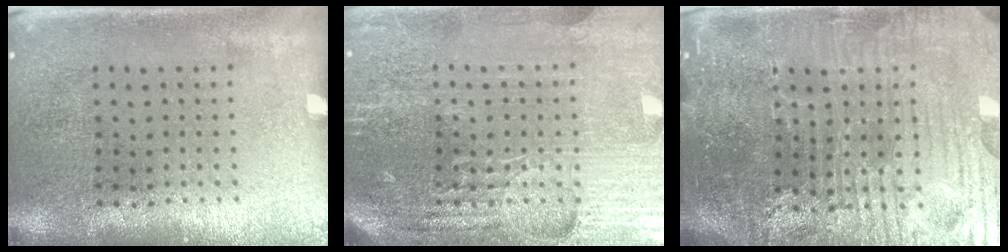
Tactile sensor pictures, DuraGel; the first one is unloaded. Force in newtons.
{"total": 4.9, "press": 4.6, "slide": 1.7}
{"total": 5.9, "press": 5.5, "slide": 2.1}